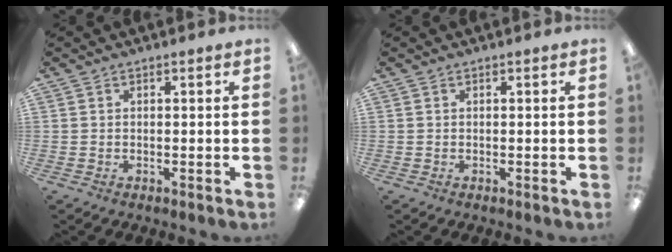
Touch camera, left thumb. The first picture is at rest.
{"total": 0.0}